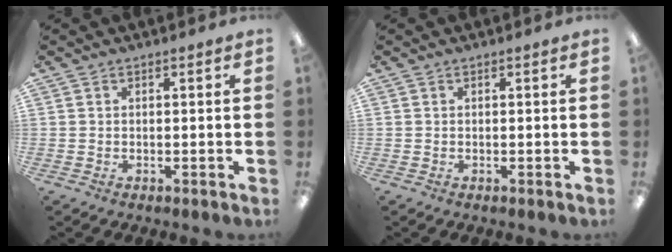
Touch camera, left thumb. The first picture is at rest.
{"total": 0.0}